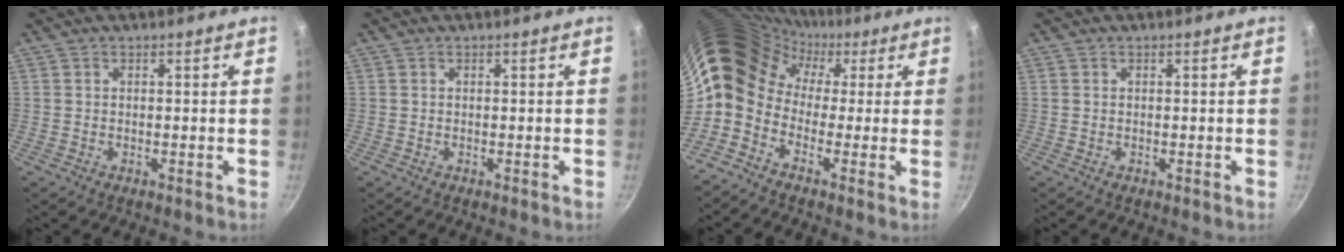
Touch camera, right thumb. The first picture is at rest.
{"total": 0.0}
{"total": 12.7, "force": [0.6, 10.5, 7.1], "torque": [-0.107, 0.047, -0.017]}
{"total": 0.0}